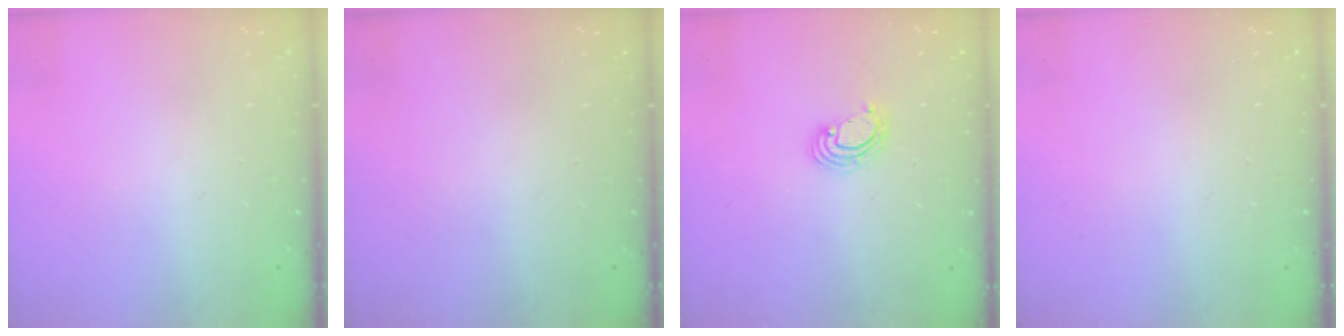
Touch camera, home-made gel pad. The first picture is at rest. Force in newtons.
{"total": 0.0}
{"total": 3.6, "press": 3.6, "slide": 0.3}
{"total": 0.0}